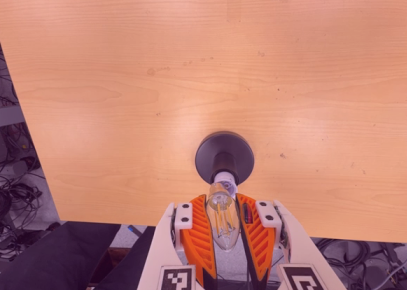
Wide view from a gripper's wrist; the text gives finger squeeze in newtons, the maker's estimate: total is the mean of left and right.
{"total": 20.6, "left": 22.3, "right": 18.8}